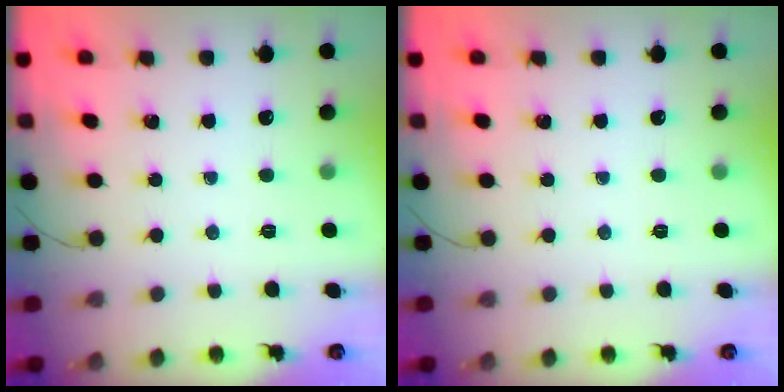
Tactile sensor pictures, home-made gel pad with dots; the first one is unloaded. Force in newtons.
{"total": 0.0}